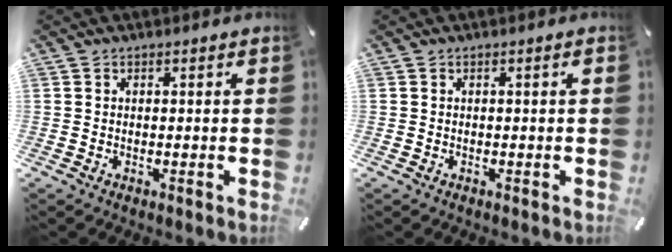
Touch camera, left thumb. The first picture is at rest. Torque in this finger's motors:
{"motor_torque": [0.00, 0.10, 0.07, -0.17, 0.07]}